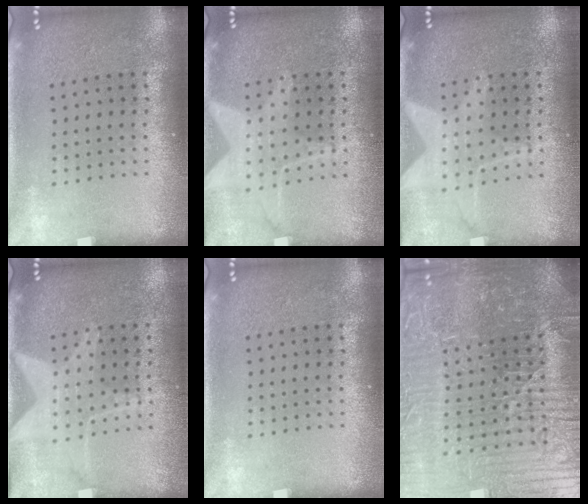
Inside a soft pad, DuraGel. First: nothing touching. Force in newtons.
{"total": 1.2, "press": 1.2, "slide": 0.3}
{"total": 1.2, "press": 1.2, "slide": 0.3}
{"total": 1.6, "press": 1.5, "slide": 0.6}
{"total": 0.0}
{"total": 6.7, "press": 6.2, "slide": 2.6}